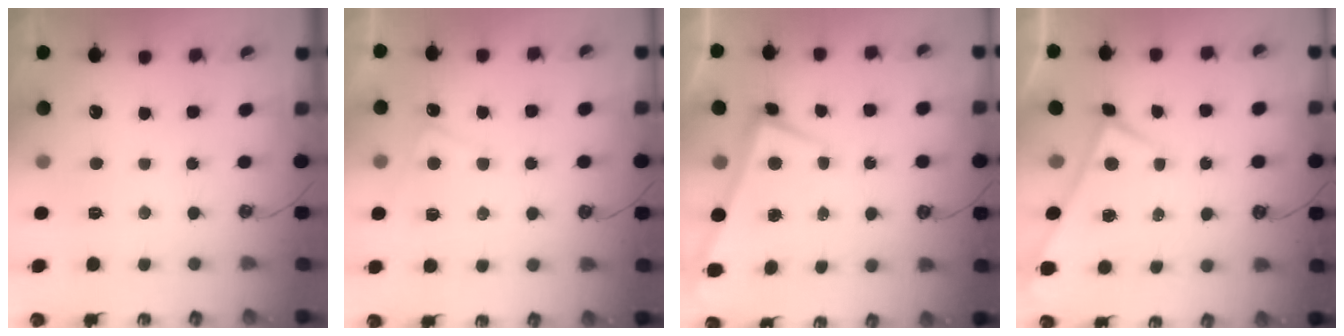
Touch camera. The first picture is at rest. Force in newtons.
{"total": 2.6, "press": 2.5, "slide": 0.3}
{"total": 1.5, "press": 0.5, "slide": 1.4}
{"total": 0.0}